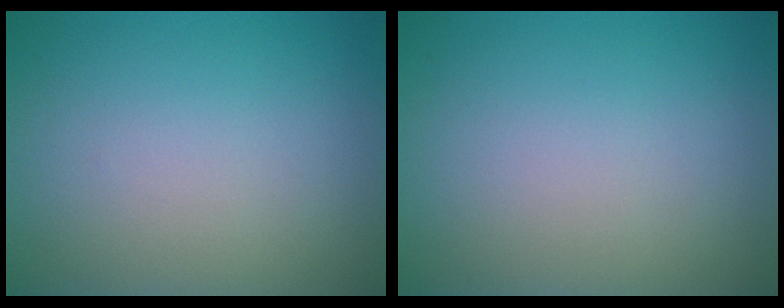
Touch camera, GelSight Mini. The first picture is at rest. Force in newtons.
{"total": 0.0}